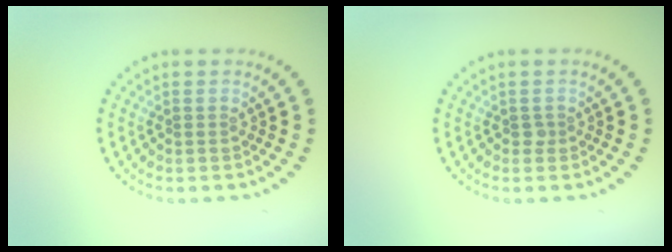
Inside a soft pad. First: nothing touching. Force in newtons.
{"total": 0.6, "press": 0.4, "slide": 0.3}